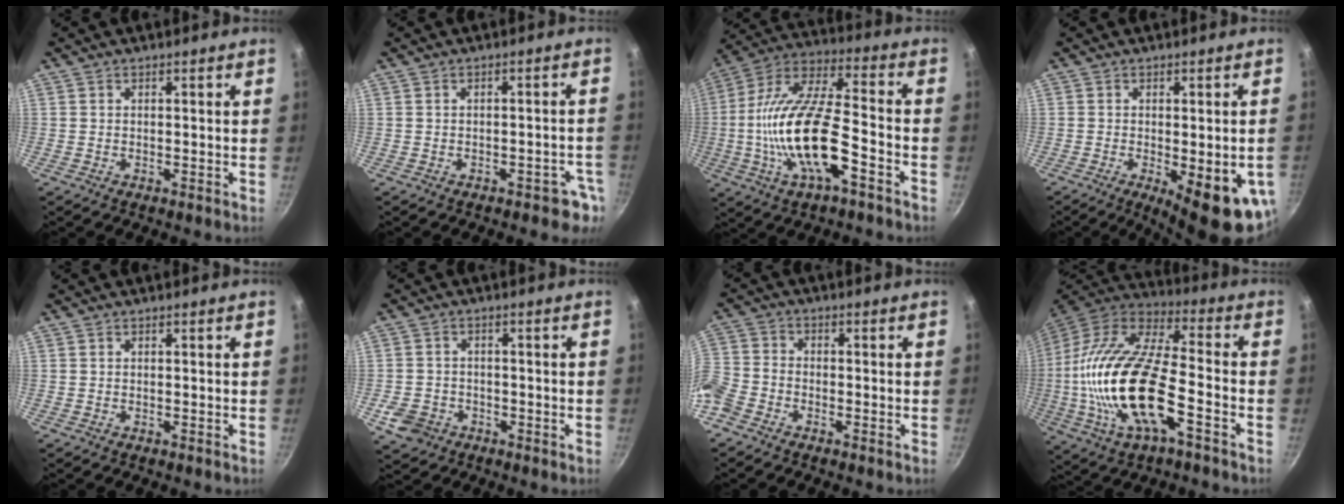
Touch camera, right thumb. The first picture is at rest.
{"total": 4.4, "force": [-2.4, 2.4, 2.9], "torque": [0.003, 0.026, -0.015]}
{"total": 20.3, "force": [-6.0, 7.2, 18.0], "torque": [-0.340, 0.035, -0.125]}
{"total": 13.8, "force": [-4.0, 4.1, 12.6], "torque": [-0.138, -0.011, -0.040]}
{"total": 0.0}
{"total": 5.3, "force": [-2.2, 4.3, 2.2], "torque": [-0.039, 0.019, -0.034]}
{"total": 8.6, "force": [-4.7, 5.7, 4.3], "torque": [-0.106, 0.033, -0.122]}
{"total": 24.7, "force": [-5.7, 9.5, 22.1], "torque": [-0.430, 0.022, -0.119]}